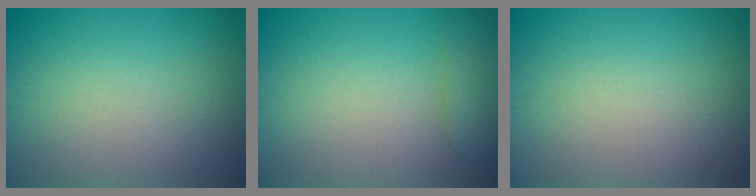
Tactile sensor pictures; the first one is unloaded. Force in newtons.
{"total": 2.4, "press": 2.3, "slide": 0.3}
{"total": 0.0}